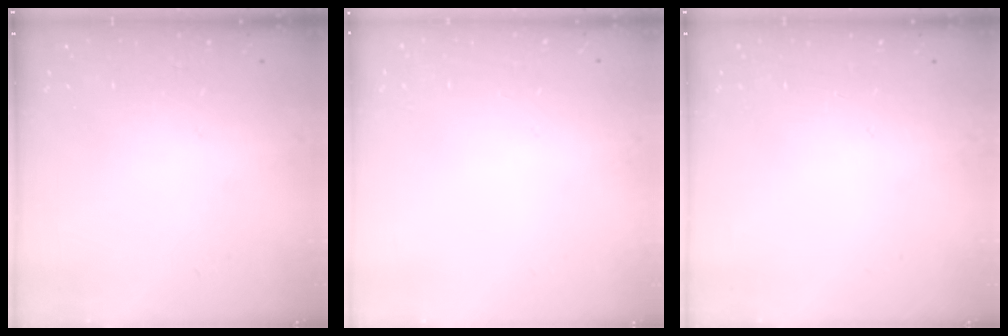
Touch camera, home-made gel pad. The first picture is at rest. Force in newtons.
{"total": 0.0}
{"total": 0.0}